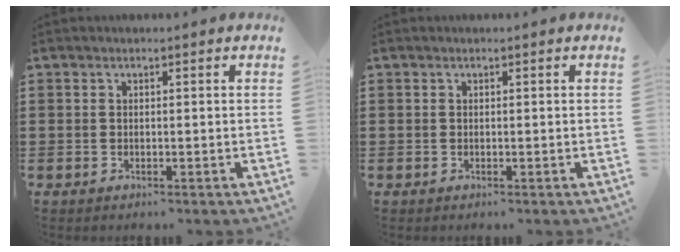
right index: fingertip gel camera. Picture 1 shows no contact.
{"total": 0.0}